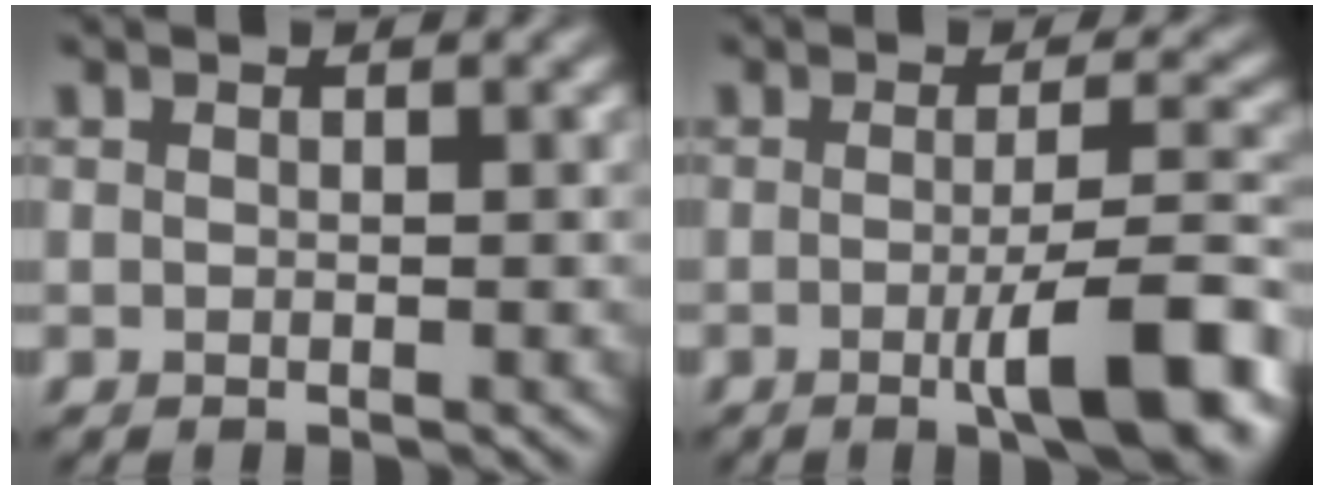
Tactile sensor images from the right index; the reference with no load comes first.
{"total": 8.0, "force": [-2.5, 1.6, 7.4], "torque": [-0.102, 0.005, -0.041]}